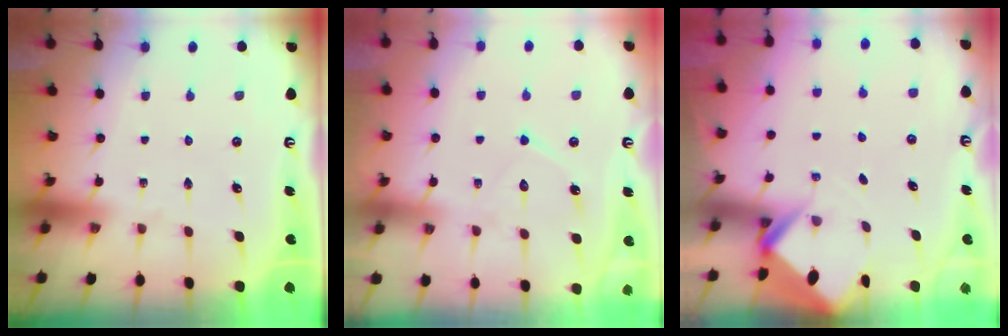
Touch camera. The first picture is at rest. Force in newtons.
{"total": 9.6, "press": 9.6, "slide": 0.8}
{"total": 2.7, "press": 2.7, "slide": 0.0}